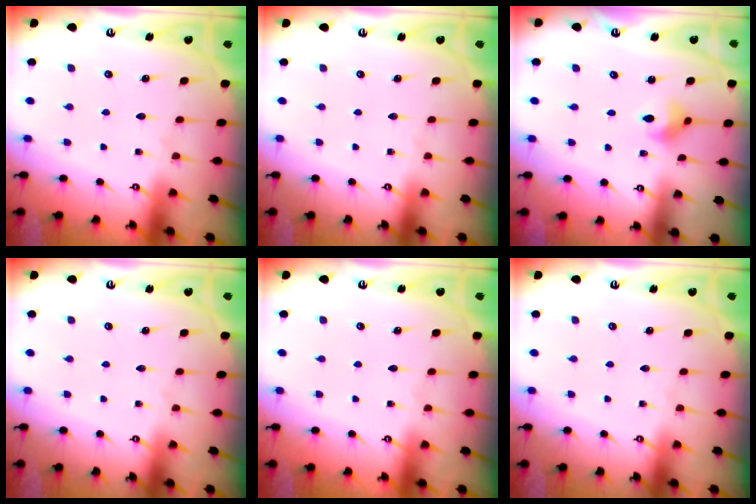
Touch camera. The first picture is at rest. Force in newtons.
{"total": 0.0}
{"total": 3.5, "press": 3.4, "slide": 0.7}
{"total": 0.0}
{"total": 0.0}
{"total": 0.0}